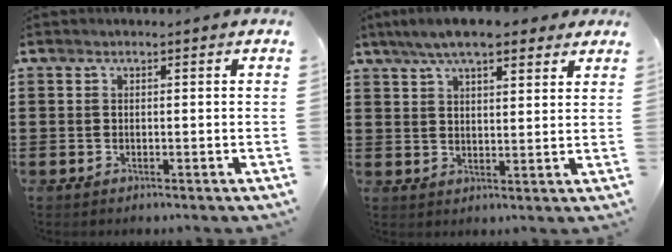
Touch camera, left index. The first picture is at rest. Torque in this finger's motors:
{"motor_torque": [2.14, 0.00, 0.83, 0.21]}